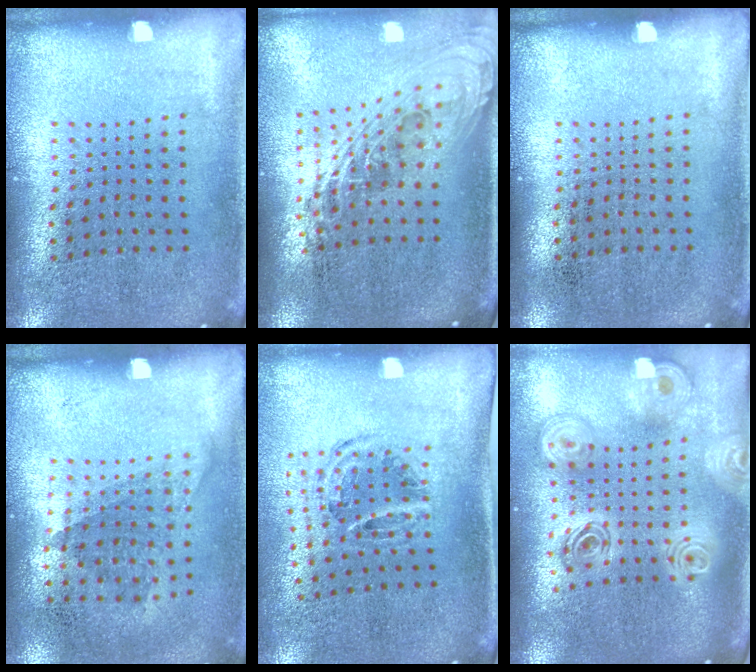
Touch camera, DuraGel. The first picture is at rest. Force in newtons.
{"total": 2.2, "press": 1.6, "slide": 1.5}
{"total": 0.0}
{"total": 1.1, "press": 0.8, "slide": 0.7}
{"total": 0.9, "press": 0.9, "slide": 0.2}
{"total": 2.4, "press": 1.9, "slide": 1.5}